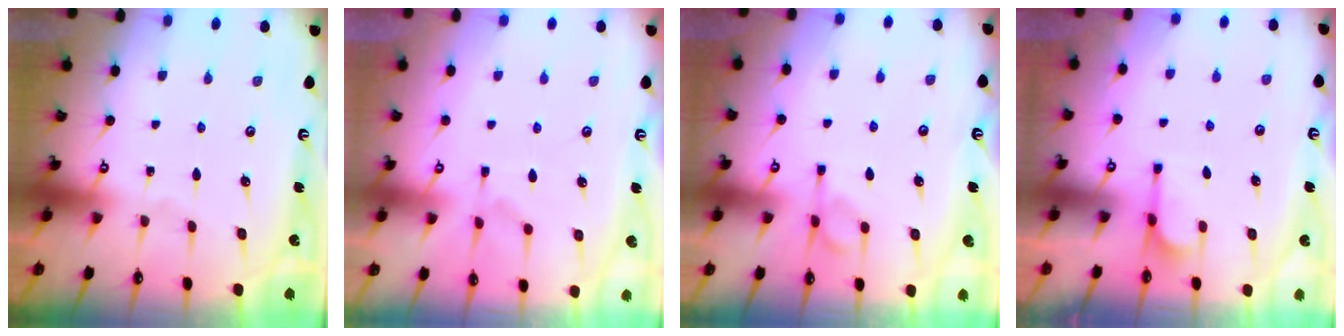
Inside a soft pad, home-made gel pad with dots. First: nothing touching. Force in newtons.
{"total": 3.8, "press": 3.6, "slide": 1.3}
{"total": 6.1, "press": 6.1, "slide": 0.5}
{"total": 4.5, "press": 4.4, "slide": 1.1}